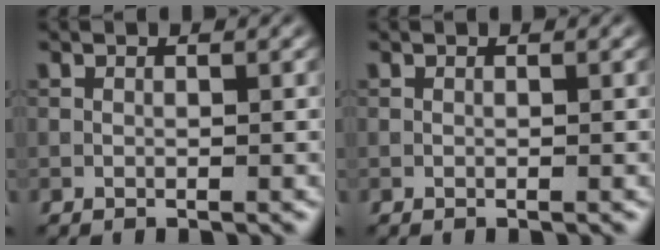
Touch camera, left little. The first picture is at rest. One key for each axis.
{"total": 0.0}